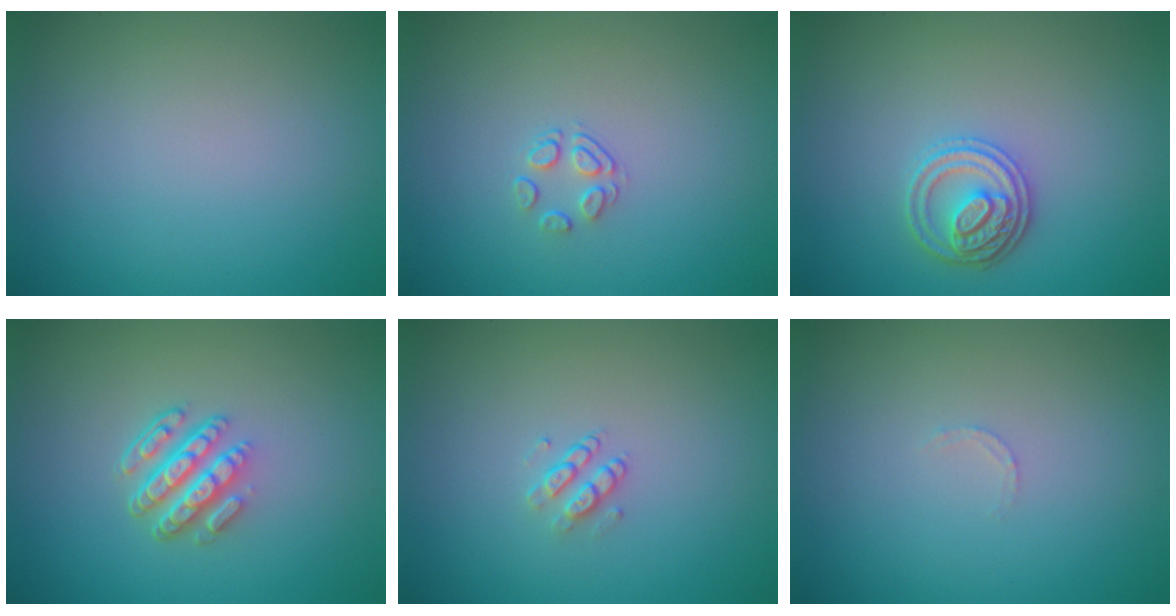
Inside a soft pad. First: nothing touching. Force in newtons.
{"total": 1.5, "press": 0.8, "slide": 1.3}
{"total": 3.0, "press": 2.8, "slide": 1.0}
{"total": 4.6, "press": 3.2, "slide": 3.3}
{"total": 1.4, "press": 1.0, "slide": 1.0}
{"total": 0.7, "press": 0.6, "slide": 0.3}